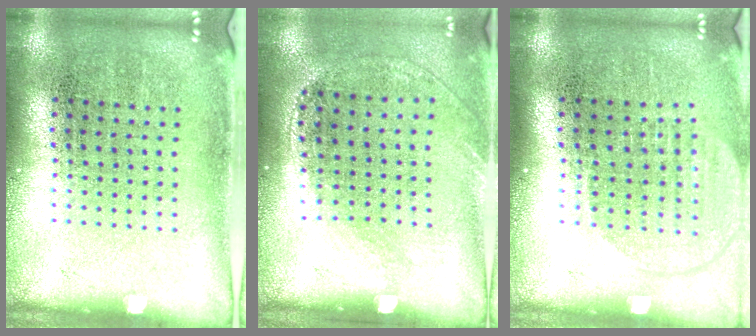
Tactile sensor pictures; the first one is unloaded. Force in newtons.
{"total": 1.3, "press": 1.0, "slide": 0.9}
{"total": 1.8, "press": 1.5, "slide": 0.9}